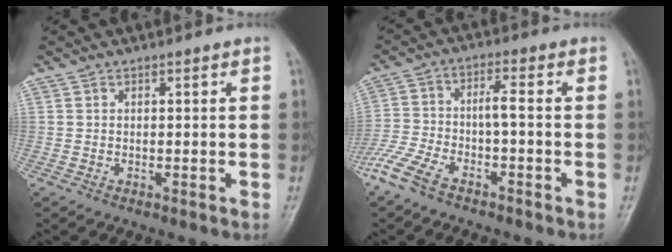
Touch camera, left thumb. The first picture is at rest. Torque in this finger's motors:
{"motor_torque": [0.74, 1.50, 1.54, 1.23, 0.36]}